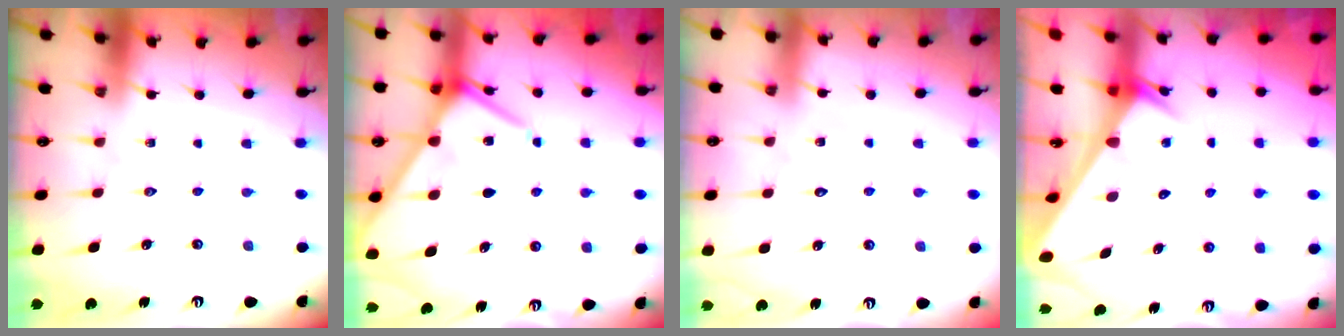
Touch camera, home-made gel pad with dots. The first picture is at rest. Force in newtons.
{"total": 12.1, "press": 12.0, "slide": 1.4}
{"total": 2.9, "press": 2.9, "slide": 0.3}
{"total": 2.6, "press": 2.6, "slide": 0.1}